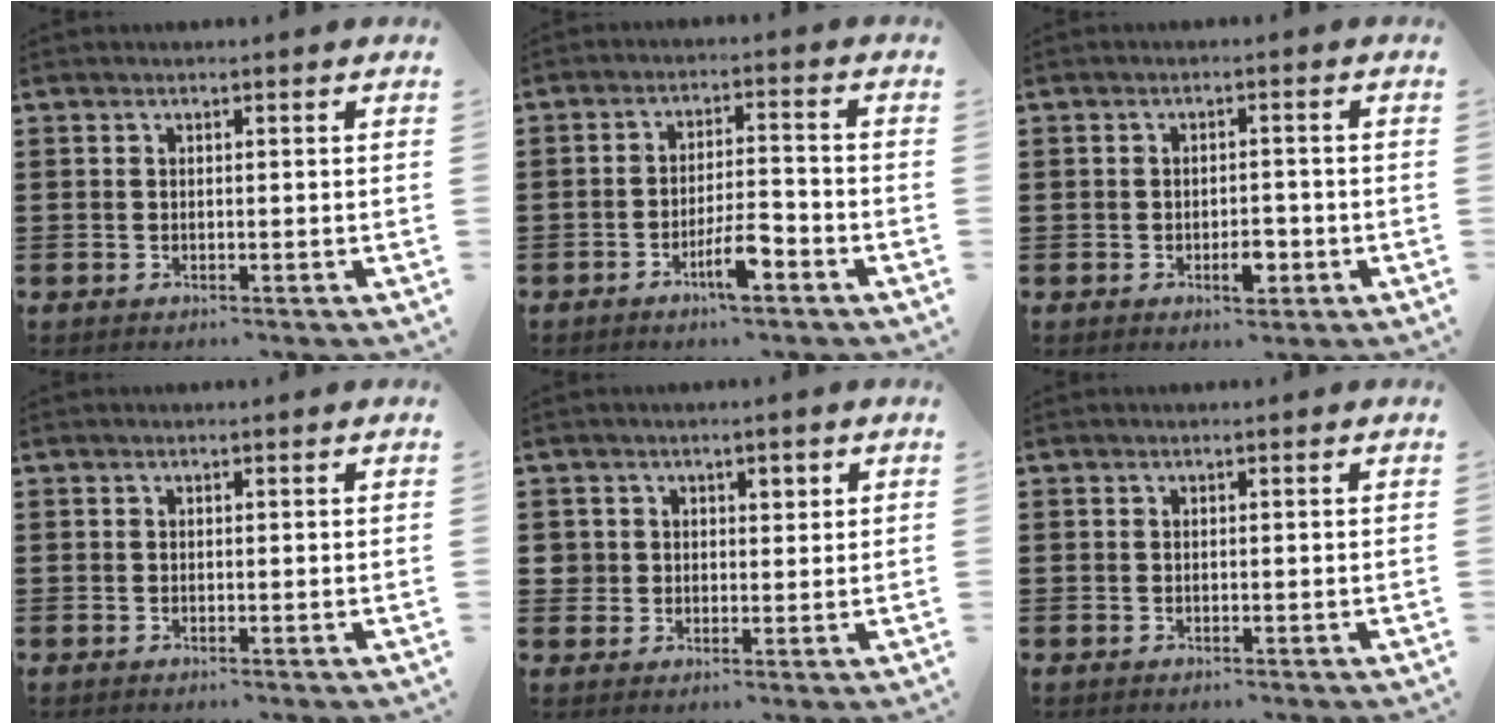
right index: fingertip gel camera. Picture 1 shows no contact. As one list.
[{"total": 6.1, "force": [-3.3, 1.5, 4.9], "torque": [-0.091, 0.003, -0.060]}, {"total": 3.7, "force": [-1.6, 1.8, 2.8], "torque": [-0.046, 0.005, -0.027]}, {"total": 0.0}, {"total": 2.8, "force": [1.0, 2.7, 0.3], "torque": [-0.021, 0.012, 0.016]}, {"total": 0.0}]